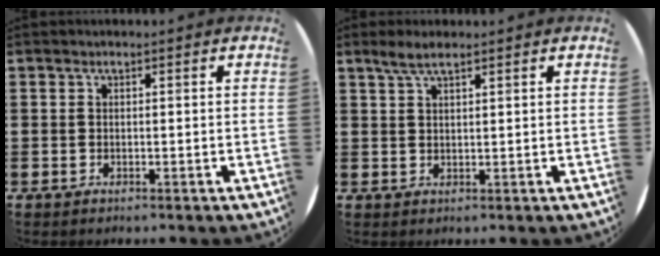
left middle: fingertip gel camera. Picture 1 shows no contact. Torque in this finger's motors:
{"motor_torque": [0.61, -0.27, 0.09, 0.02]}